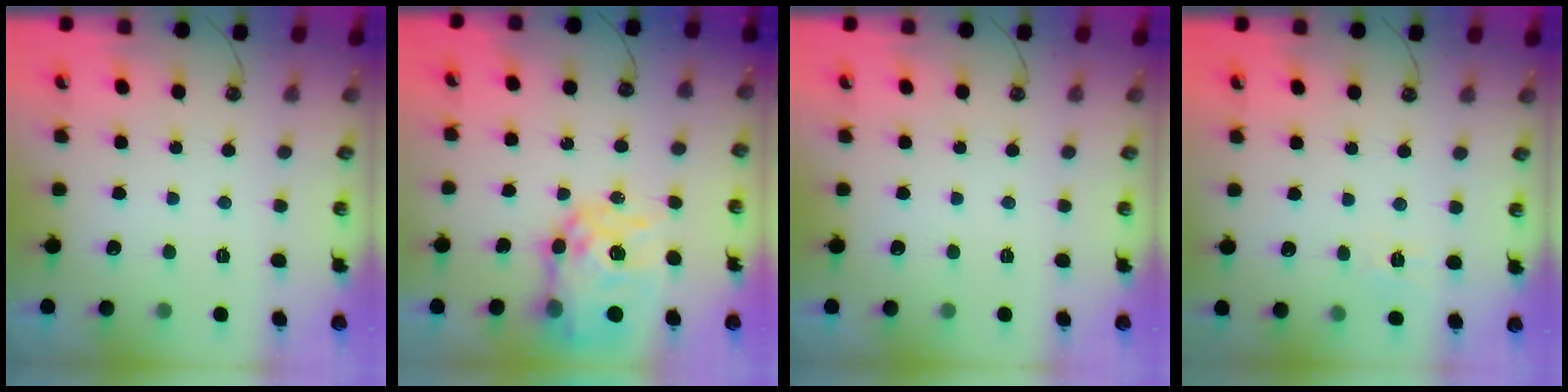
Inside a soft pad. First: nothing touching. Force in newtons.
{"total": 14.5, "press": 14.4, "slide": 1.2}
{"total": 0.0}
{"total": 5.1, "press": 5.0, "slide": 0.7}